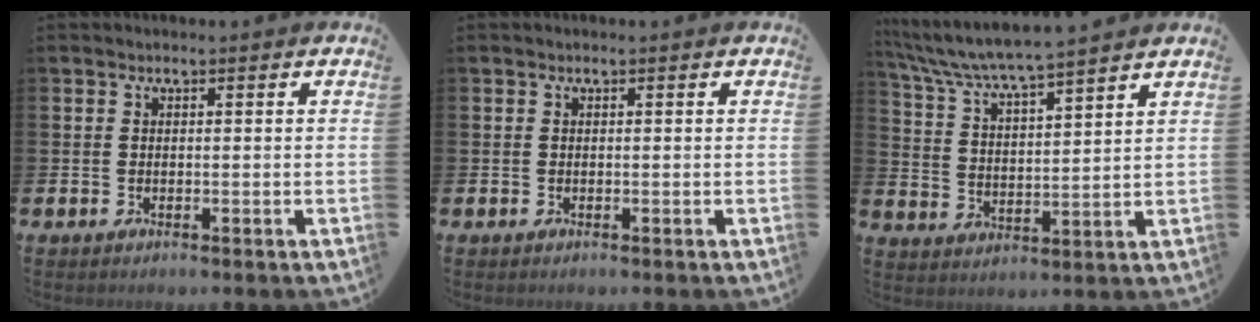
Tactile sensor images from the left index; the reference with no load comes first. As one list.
[{"total": 0.0}, {"total": 6.4, "force": [6.1, 0.0, 1.7], "torque": [-0.064, -0.040, 0.105]}]